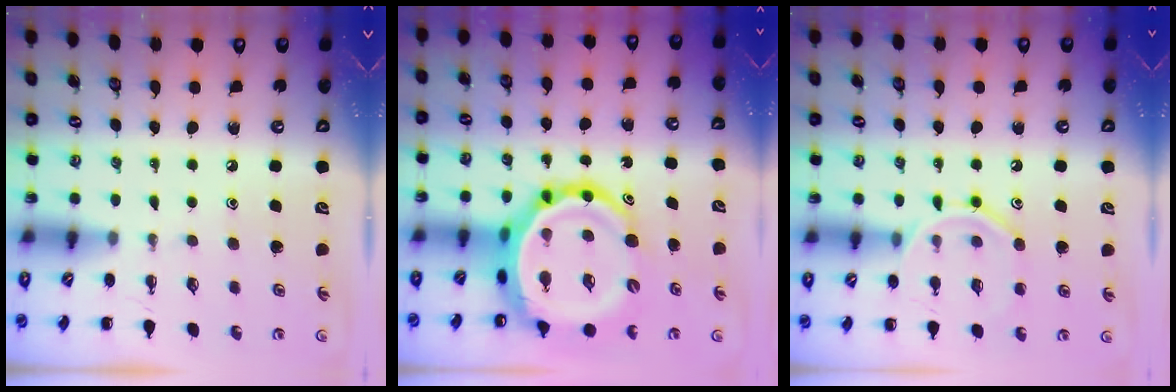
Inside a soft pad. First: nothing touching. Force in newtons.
{"total": 17.5, "press": 16.9, "slide": 4.7}
{"total": 10.5, "press": 10.4, "slide": 1.1}